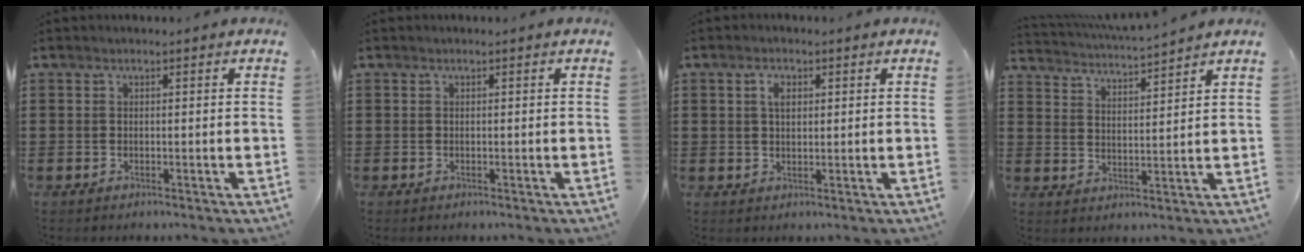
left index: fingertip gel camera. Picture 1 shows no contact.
{"total": 0.0}
{"total": 2.4, "force": [1.0, 1.5, 1.6], "torque": [-0.028, 0.004, 0.015]}
{"total": 4.0, "force": [3.9, -0.3, 0.6], "torque": [-0.029, -0.026, 0.065]}